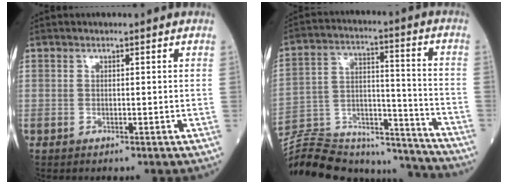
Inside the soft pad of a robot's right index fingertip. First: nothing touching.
{"total": 25.9, "force": [-23.8, 6.6, 7.7], "torque": [-0.169, 0.015, -0.359]}